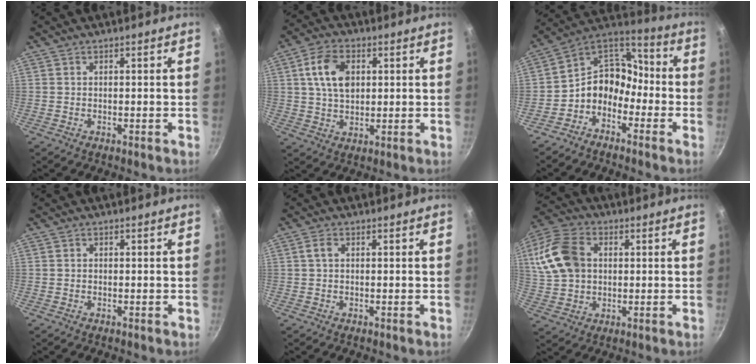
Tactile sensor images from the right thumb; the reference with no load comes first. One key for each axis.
{"total": 9.5, "fx": 2.3, "fy": 6.1, "fz": 6.8, "tx": -0.115, "ty": 0.002, "tz": 0.039}
{"total": 11.2, "fx": -4.9, "fy": 8.6, "fz": 5.2, "tx": -0.054, "ty": 0.080, "tz": -0.117}
{"total": 0.6, "fx": 0.0, "fy": 0.5, "fz": 0.2, "tx": -0.003, "ty": 0.004, "tz": 0.001}
{"total": 1.8, "fx": 0.3, "fy": 1.1, "fz": 1.4, "tx": -0.024, "ty": 0.006, "tz": 0.007}
{"total": 14.9, "fx": 2.6, "fy": 10.9, "fz": 9.8, "tx": -0.190, "ty": 0.013, "tz": 0.043}